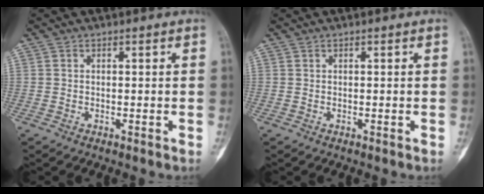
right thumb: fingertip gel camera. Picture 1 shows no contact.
{"total": 0.0}